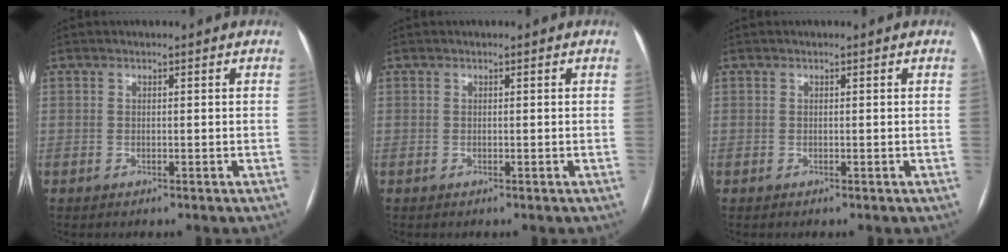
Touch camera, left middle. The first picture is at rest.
{"total": 0.0}
{"total": 0.0}